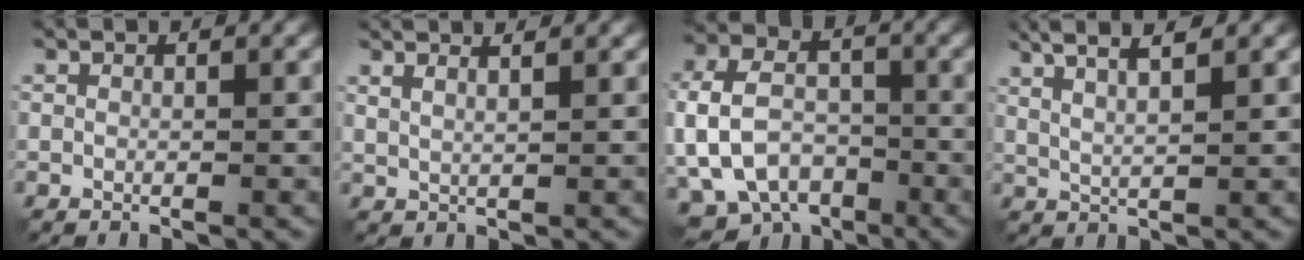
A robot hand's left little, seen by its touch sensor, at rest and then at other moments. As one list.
[{"total": 3.7, "force": [2.6, 1.3, 2.2], "torque": [-0.022, 0.022, 0.018]}, {"total": 10.0, "force": [-3.3, 7.4, 5.9], "torque": [-0.119, -0.008, -0.062]}, {"total": 6.6, "force": [4.0, 2.0, 4.9], "torque": [-0.074, 0.022, 0.047]}]